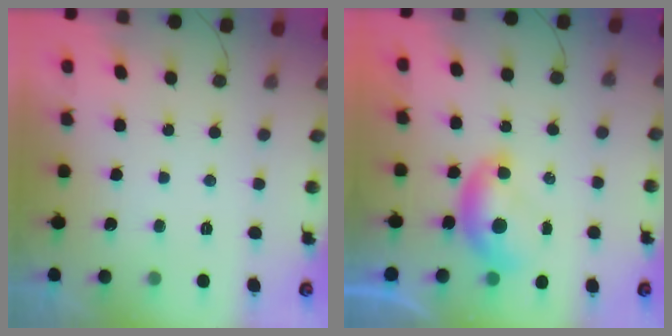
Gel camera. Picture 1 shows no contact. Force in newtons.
{"total": 6.8, "press": 6.7, "slide": 0.4}